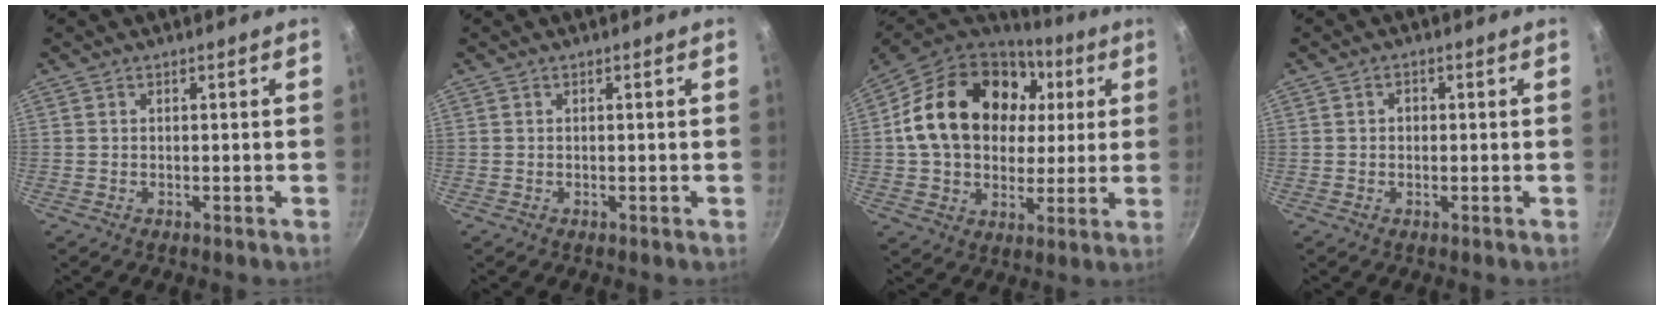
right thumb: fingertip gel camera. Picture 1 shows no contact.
{"total": 0.0}
{"total": 25.2, "force": [5.3, 18.7, 16.0], "torque": [-0.267, 0.022, 0.090]}
{"total": 1.1, "force": [0.0, 0.9, 0.5], "torque": [-0.006, 0.005, 0.001]}